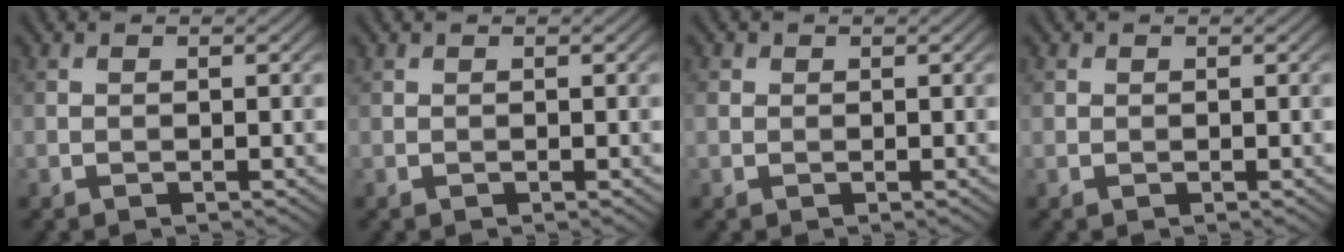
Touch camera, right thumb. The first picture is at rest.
{"total": 0.0}
{"total": 1.1, "force": [0.4, 1.0, 0.4], "torque": [-0.010, 0.002, 0.005]}
{"total": 0.6, "force": [0.3, 0.5, 0.1], "torque": [0.000, -0.001, 0.006]}